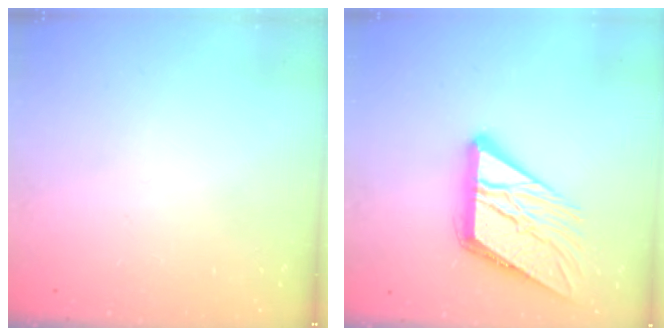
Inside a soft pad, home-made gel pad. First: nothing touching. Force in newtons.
{"total": 16.2, "press": 16.1, "slide": 1.8}